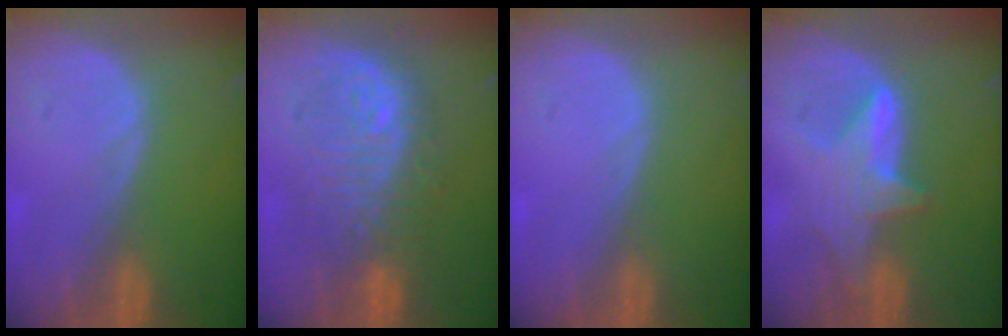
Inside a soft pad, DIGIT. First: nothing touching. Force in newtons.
{"total": 9.6, "press": 9.6, "slide": 0.7}
{"total": 0.0}
{"total": 6.1, "press": 6.0, "slide": 0.5}